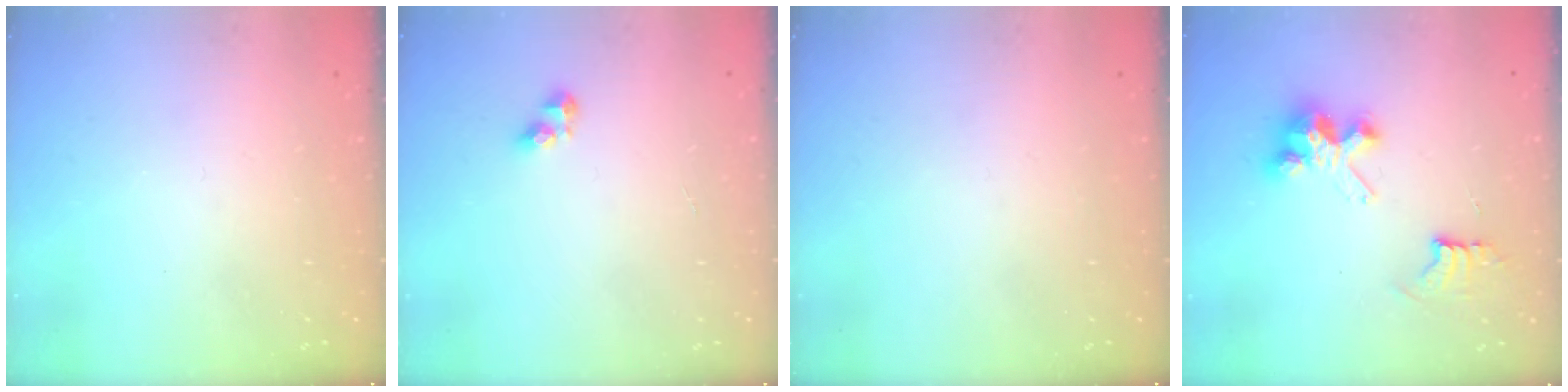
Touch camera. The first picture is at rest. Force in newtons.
{"total": 3.5, "press": 3.5, "slide": 0.4}
{"total": 0.0}
{"total": 9.8, "press": 9.8, "slide": 0.8}